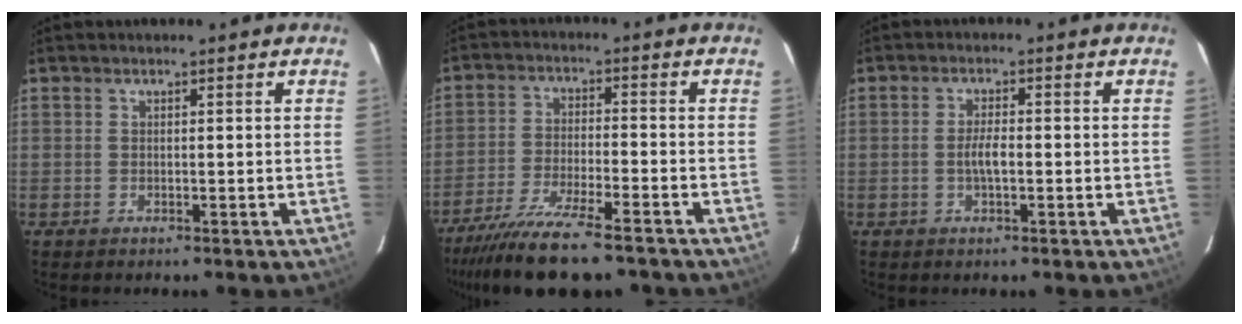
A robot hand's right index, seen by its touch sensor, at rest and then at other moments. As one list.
[{"total": 14.7, "force": [-12.1, 2.6, 8.1], "torque": [-0.175, -0.030, -0.207]}, {"total": 3.1, "force": [-0.6, 0.8, 2.9], "torque": [-0.055, 0.001, -0.011]}]